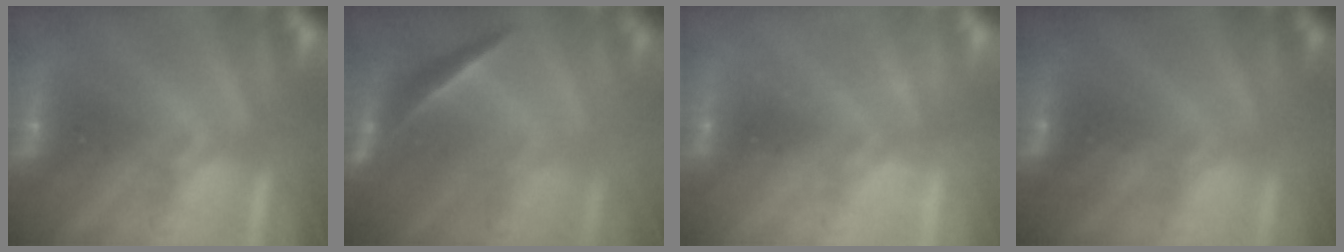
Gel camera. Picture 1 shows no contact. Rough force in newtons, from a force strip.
{"total": 1.9}
{"total": 2.0}
{"total": 4.9}